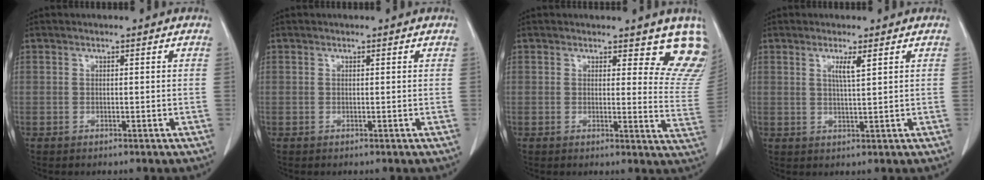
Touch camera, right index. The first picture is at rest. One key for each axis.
{"total": 0.0}
{"total": 9.4, "fx": 8.1, "fy": 3.3, "fz": 3.3, "tx": 0.002, "ty": -0.041, "tz": 0.057}
{"total": 2.5, "fx": 1.2, "fy": -0.2, "fz": 2.2, "tx": -0.044, "ty": -0.004, "tz": 0.023}